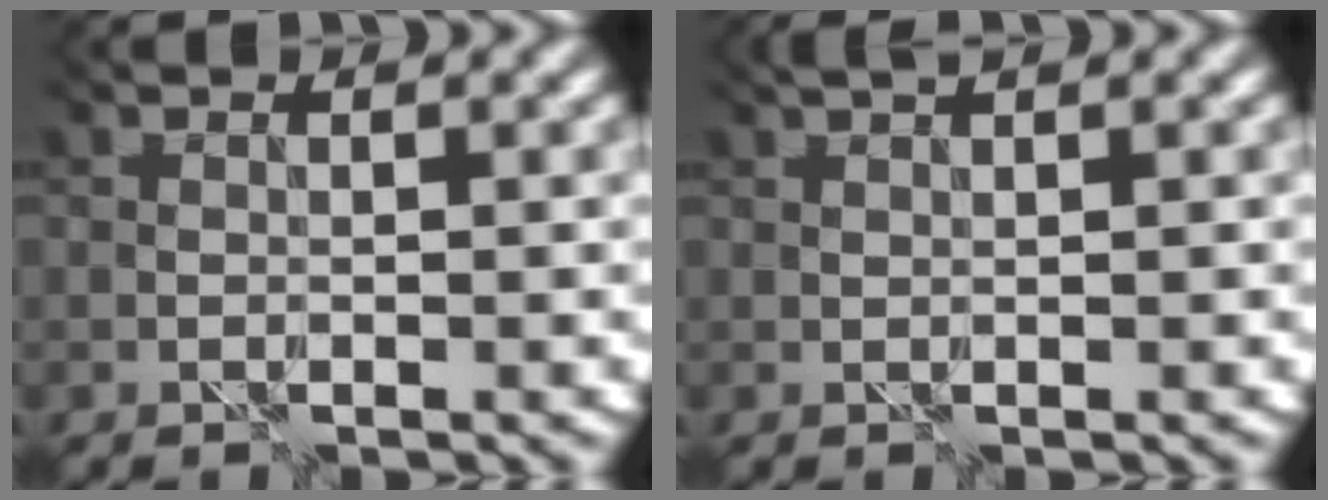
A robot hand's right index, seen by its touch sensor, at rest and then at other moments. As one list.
[{"total": 1.4, "force": [1.2, -0.6, 0.2], "torque": [-0.008, 0.002, 0.025]}]